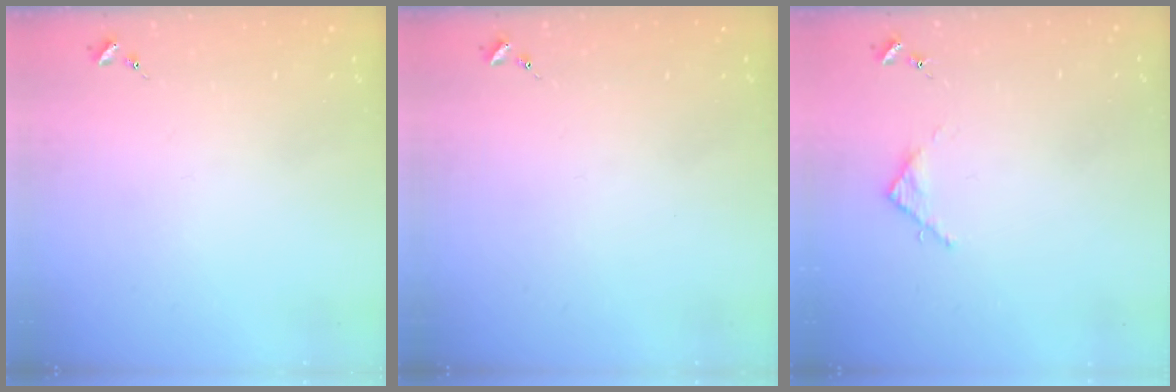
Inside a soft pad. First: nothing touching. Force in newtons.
{"total": 0.0}
{"total": 3.1, "press": 3.1, "slide": 0.4}